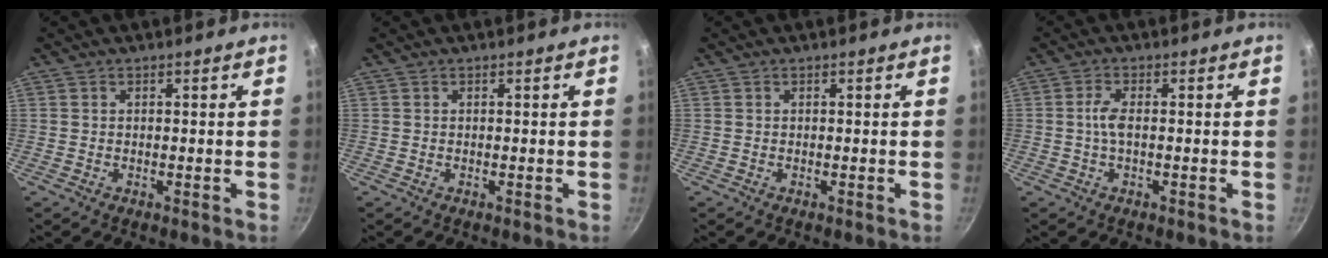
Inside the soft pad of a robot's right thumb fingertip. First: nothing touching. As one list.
[{"total": 0.0}, {"total": 0.0}, {"total": 3.0, "force": [-0.2, 1.1, 2.8], "torque": [-0.069, 0.007, -0.008]}]